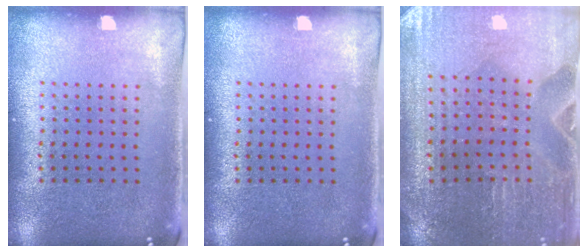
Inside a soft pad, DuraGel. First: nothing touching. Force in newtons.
{"total": 0.0}
{"total": 0.8, "press": 0.8, "slide": 0.1}